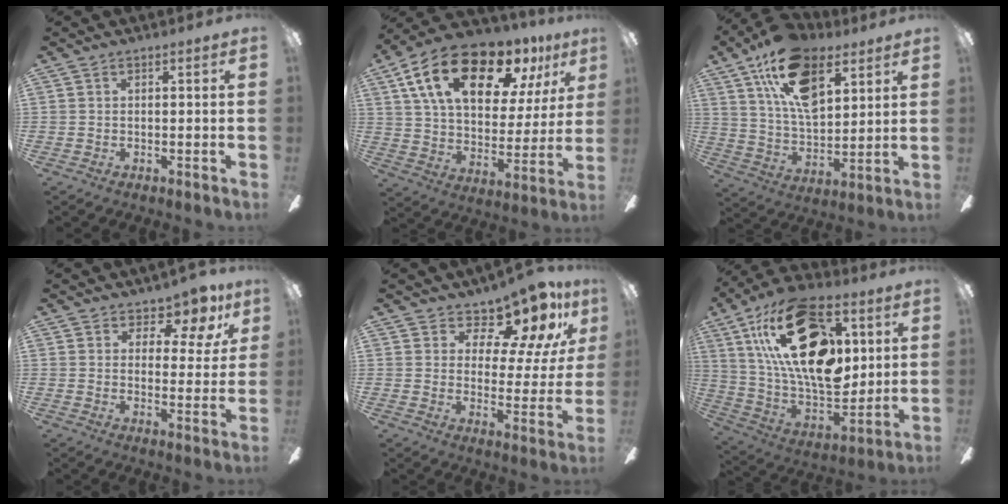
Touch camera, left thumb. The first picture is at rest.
{"total": 23.3, "force": [13.5, 11.5, 15.0], "torque": [-0.251, -0.062, 0.230]}
{"total": 19.3, "force": [10.2, 10.4, 12.6], "torque": [-0.223, -0.026, 0.181]}
{"total": 7.4, "force": [5.3, 3.9, 3.3], "torque": [-0.031, -0.045, 0.092]}
{"total": 12.2, "force": [9.9, 5.1, 4.9], "torque": [-0.077, -0.081, 0.175]}
{"total": 30.0, "force": [10.9, 16.3, 22.6], "torque": [-0.422, -0.046, 0.187]}